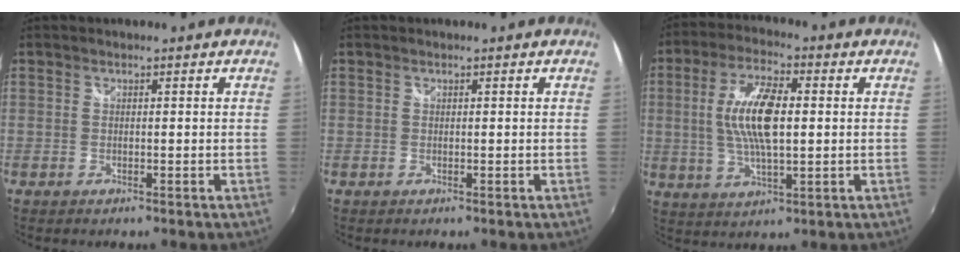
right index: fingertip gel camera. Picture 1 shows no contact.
{"total": 0.0}
{"total": 11.7, "force": [1.0, 4.2, 10.9], "torque": [-0.213, 0.006, 0.019]}